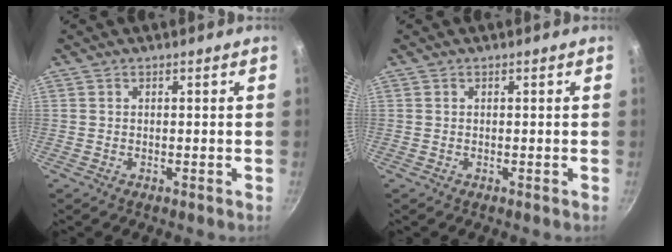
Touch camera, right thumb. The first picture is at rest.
{"total": 0.0}